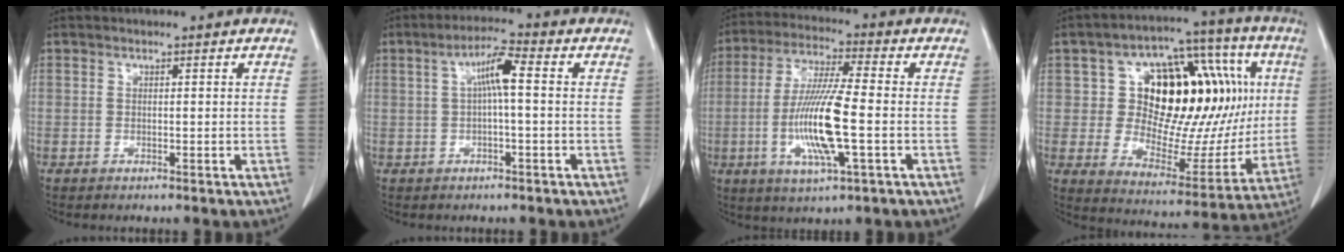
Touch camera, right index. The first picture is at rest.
{"total": 5.1, "force": [0.6, 0.5, 5.0], "torque": [-0.092, 0.016, 0.010]}
{"total": 13.0, "force": [-2.5, 1.1, 12.8], "torque": [-0.256, -0.012, -0.050]}
{"total": 23.3, "force": [4.5, 12.0, 19.4], "torque": [-0.258, 0.043, 0.074]}